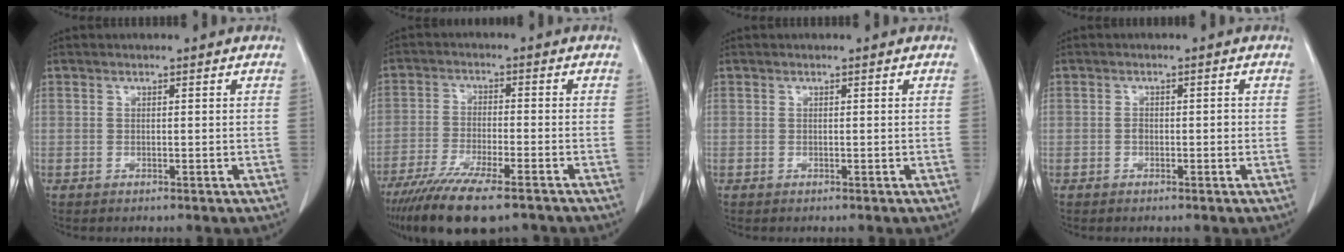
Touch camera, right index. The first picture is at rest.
{"total": 13.8, "force": [-10.5, 2.4, 8.6], "torque": [-0.153, -0.035, -0.174]}
{"total": 0.0}
{"total": 1.5, "force": [-0.3, 0.8, 1.2], "torque": [-0.017, 0.004, -0.004]}